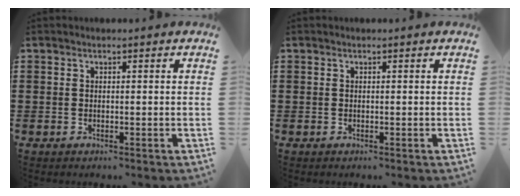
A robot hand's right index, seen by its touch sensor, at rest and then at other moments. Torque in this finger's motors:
{"motor_torque": [0.00, 2.14, 0.00, 0.00]}